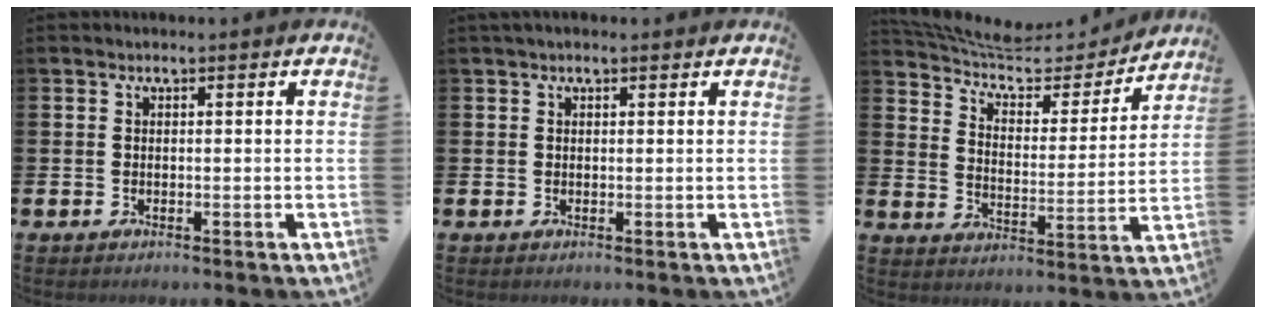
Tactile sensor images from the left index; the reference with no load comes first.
{"total": 0.9, "force": [0.7, 0.3, 0.4], "torque": [0.004, 0.000, 0.008]}
{"total": 7.1, "force": [6.4, 2.3, 2.1], "torque": [-0.068, -0.053, 0.107]}